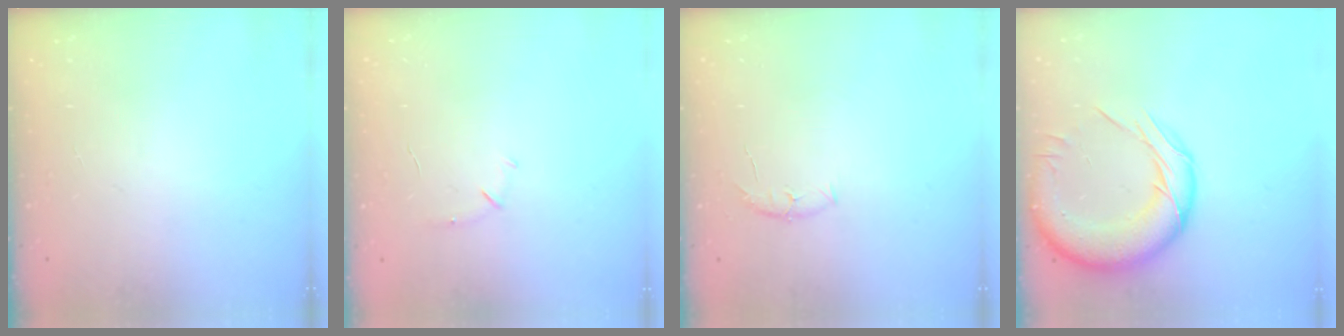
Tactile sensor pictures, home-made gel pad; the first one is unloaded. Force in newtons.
{"total": 4.3, "press": 4.2, "slide": 1.1}
{"total": 5.6, "press": 5.5, "slide": 1.1}
{"total": 18.5, "press": 18.2, "slide": 3.6}